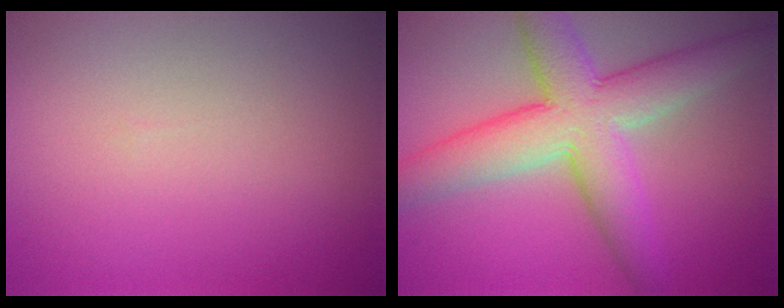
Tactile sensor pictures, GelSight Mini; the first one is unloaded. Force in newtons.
{"total": 8.0, "press": 8.0, "slide": 0.3}